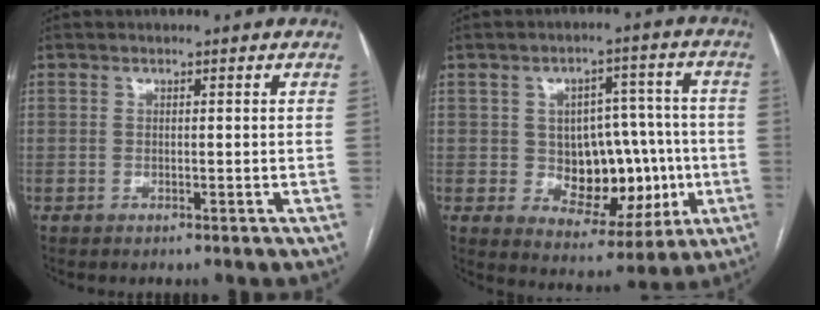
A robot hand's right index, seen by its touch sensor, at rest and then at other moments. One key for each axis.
{"total": 12.2, "fx": -1.2, "fy": 7.8, "fz": 9.2, "tx": -0.117, "ty": 0.033, "tz": 0.003}